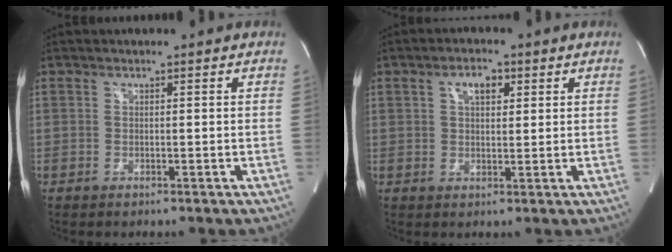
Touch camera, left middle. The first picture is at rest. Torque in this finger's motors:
{"motor_torque": [0.03, -0.13, 0.01, 0.03]}